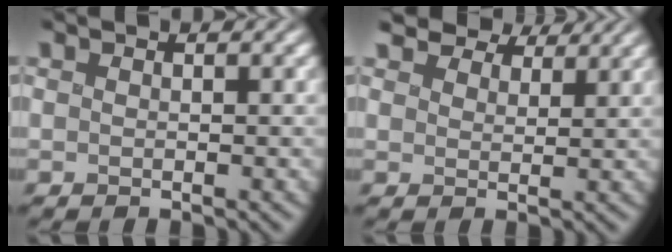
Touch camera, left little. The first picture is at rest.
{"total": 6.7, "force": [6.0, 2.1, 2.1], "torque": [-0.049, 0.010, 0.082]}